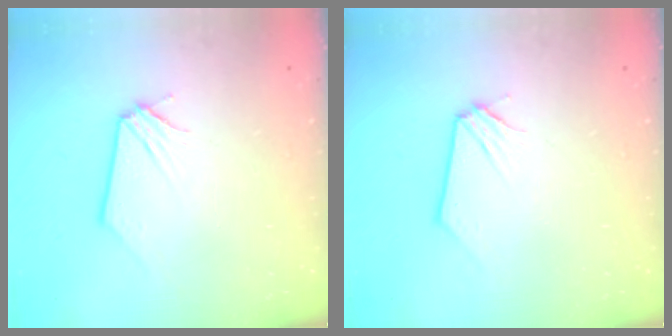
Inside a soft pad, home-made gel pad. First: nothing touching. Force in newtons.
{"total": 0.0}